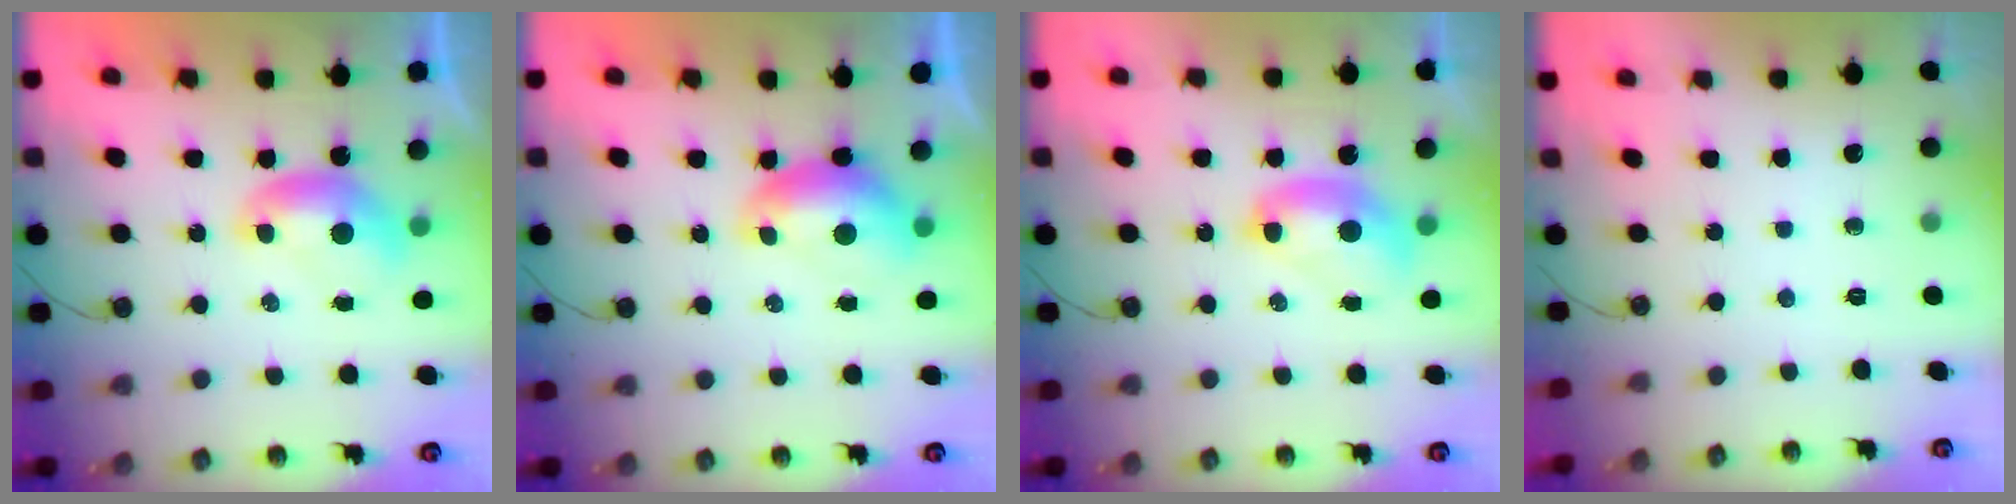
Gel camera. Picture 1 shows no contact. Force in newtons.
{"total": 0.7, "press": 0.6, "slide": 0.3}
{"total": 2.5, "press": 2.5, "slide": 0.1}
{"total": 0.0}